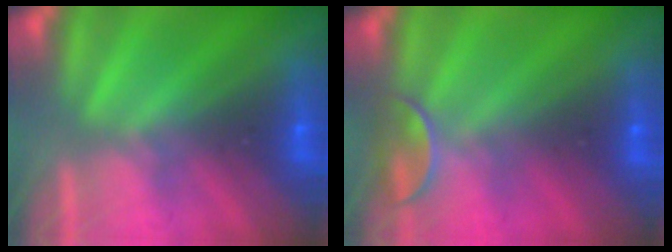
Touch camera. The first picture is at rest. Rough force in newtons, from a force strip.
{"total": 2.4}